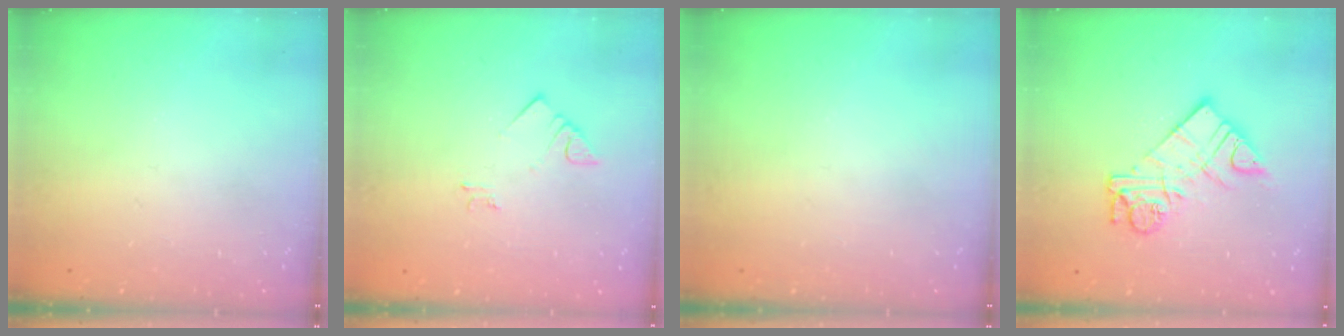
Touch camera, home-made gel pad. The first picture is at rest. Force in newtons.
{"total": 2.3, "press": 2.3, "slide": 0.3}
{"total": 0.0}
{"total": 12.0, "press": 11.9, "slide": 1.0}